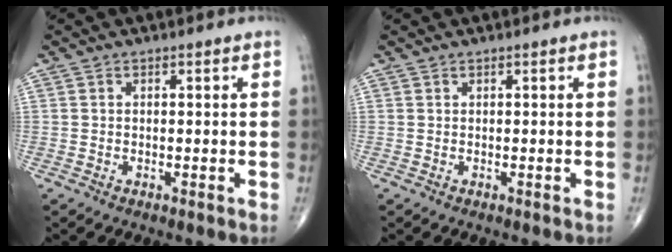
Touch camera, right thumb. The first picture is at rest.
{"total": 0.0}